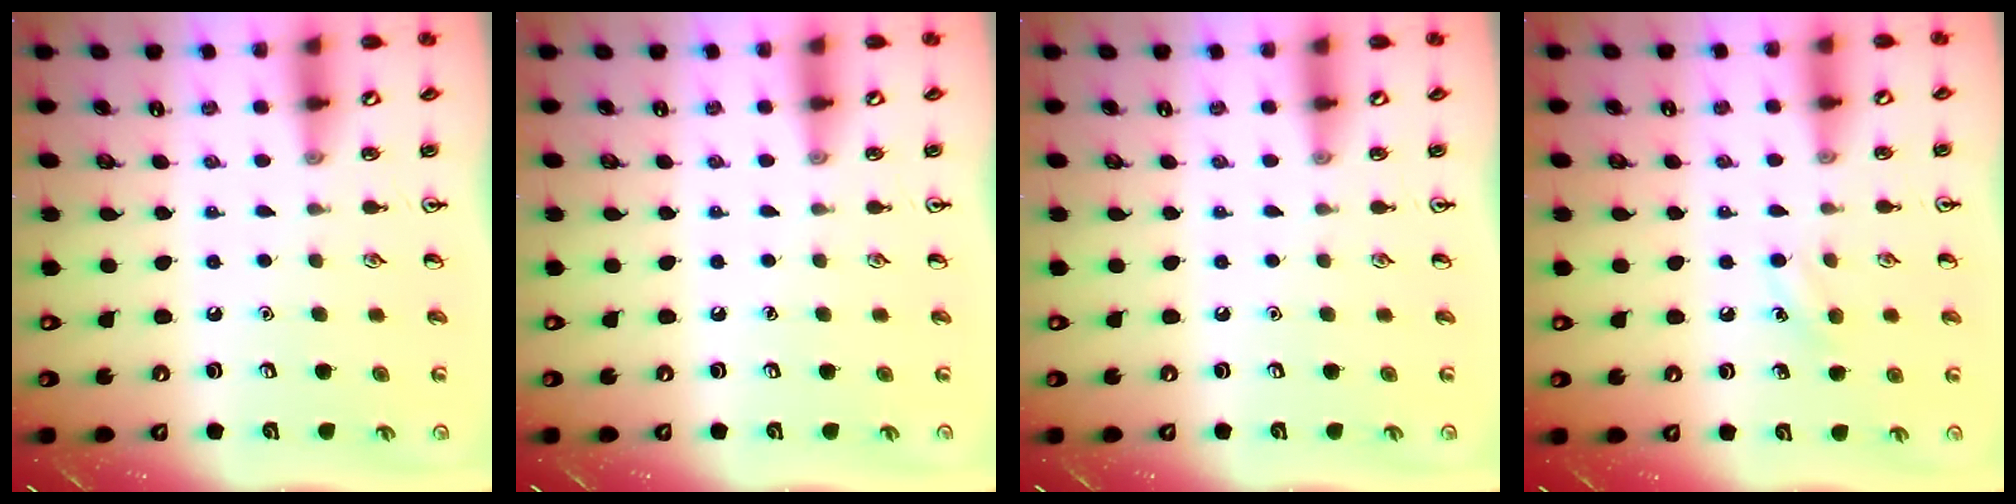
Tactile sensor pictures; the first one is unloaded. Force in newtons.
{"total": 0.0}
{"total": 0.0}
{"total": 6.0, "press": 5.7, "slide": 1.7}